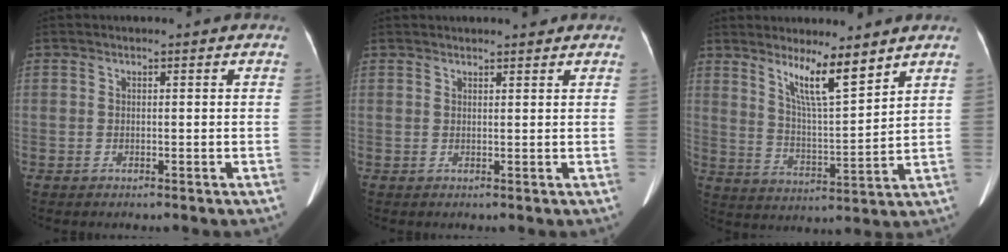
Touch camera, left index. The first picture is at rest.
{"total": 3.2, "force": [2.9, 0.5, 1.1], "torque": [-0.014, 0.014, 0.037]}
{"total": 8.4, "force": [6.2, 0.4, 5.7], "torque": [-0.109, -0.015, 0.115]}